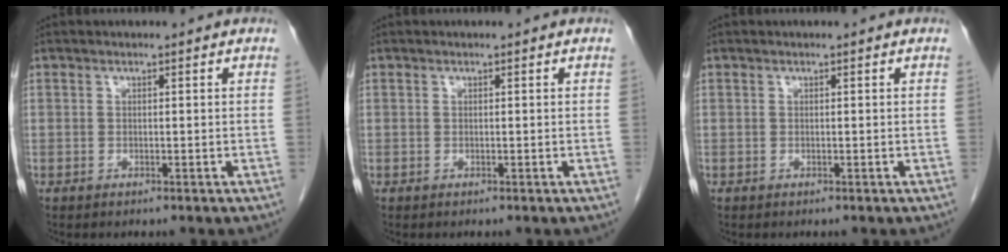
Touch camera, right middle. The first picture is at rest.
{"total": 0.0}
{"total": 0.0}